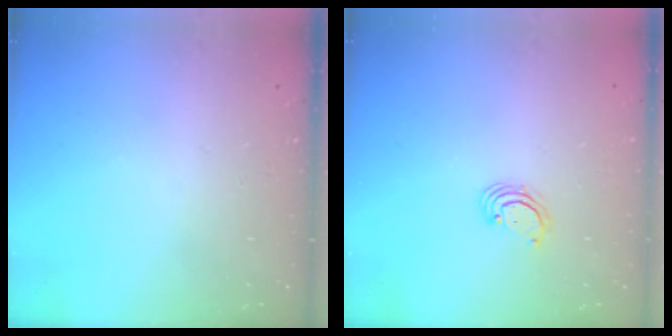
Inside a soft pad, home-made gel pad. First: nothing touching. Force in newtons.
{"total": 2.6, "press": 2.6, "slide": 0.3}